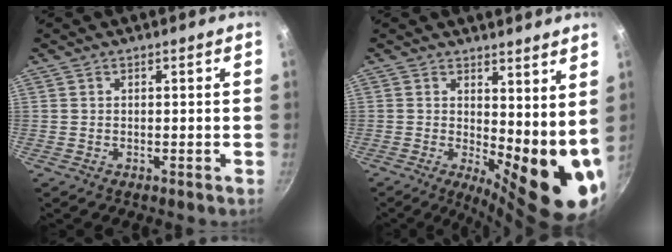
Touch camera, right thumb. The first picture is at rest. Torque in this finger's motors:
{"motor_torque": [-0.32, 1.71, 2.22, -0.21, 0.21]}